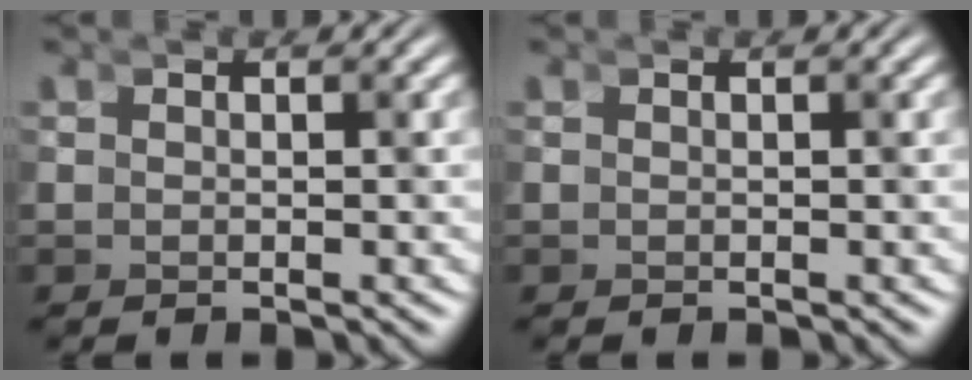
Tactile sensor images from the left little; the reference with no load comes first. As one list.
[{"total": 0.0}]